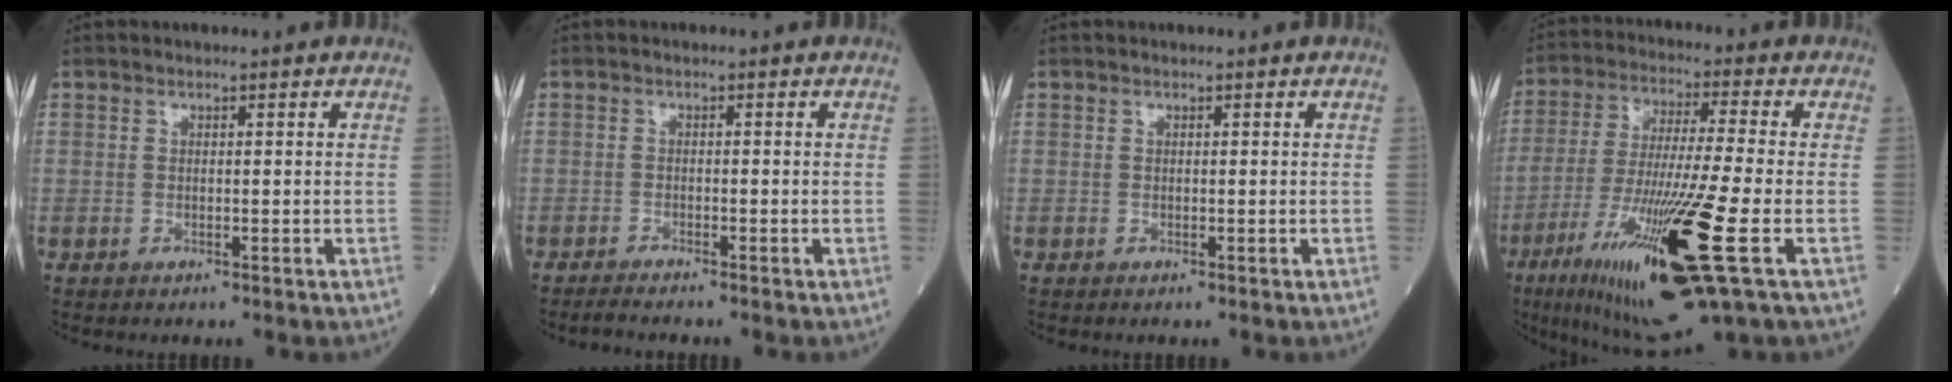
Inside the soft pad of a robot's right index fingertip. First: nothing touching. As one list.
[{"total": 1.8, "force": [-1.8, -0.2, 0.4], "torque": [-0.012, -0.006, -0.034]}, {"total": 0.0}, {"total": 19.6, "force": [-7.7, 0.5, 18.0], "torque": [-0.352, -0.051, -0.138]}]